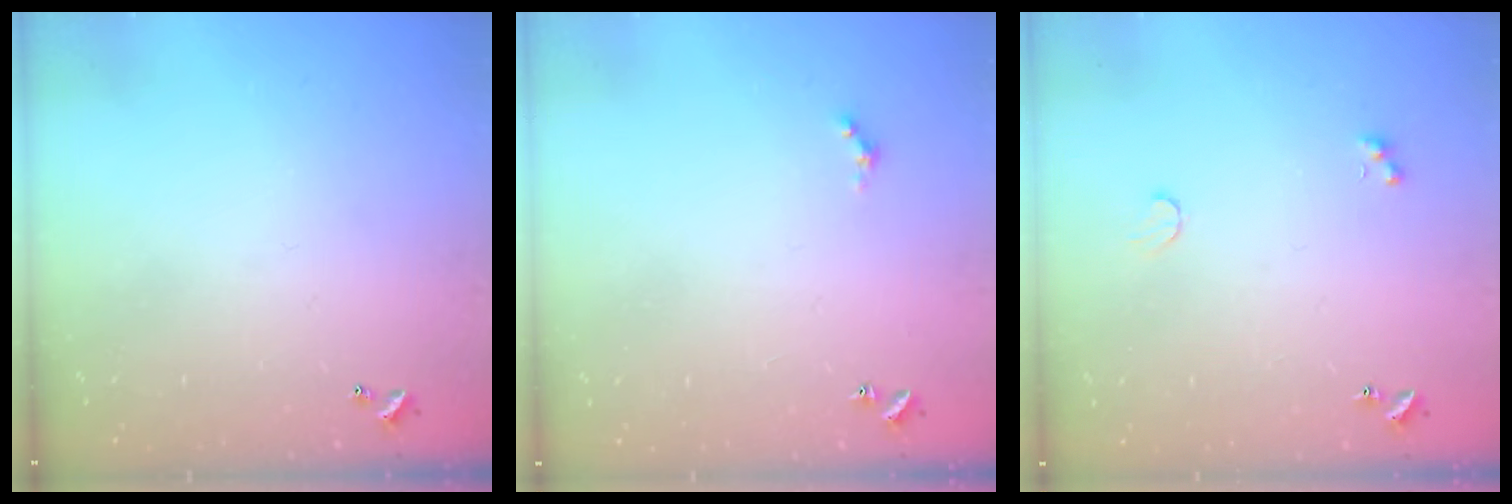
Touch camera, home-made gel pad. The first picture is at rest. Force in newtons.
{"total": 1.4, "press": 1.3, "slide": 0.4}
{"total": 2.1, "press": 2.0, "slide": 0.8}